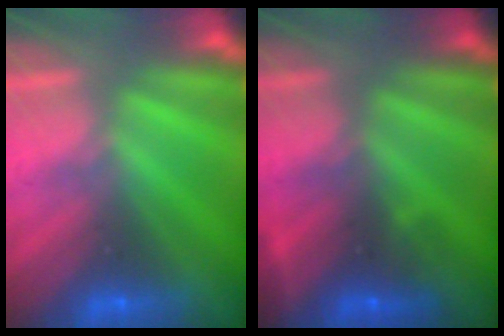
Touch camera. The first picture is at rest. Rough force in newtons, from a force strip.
{"total": 2.7}